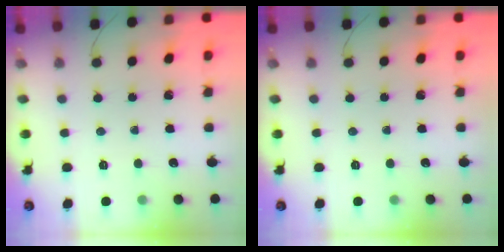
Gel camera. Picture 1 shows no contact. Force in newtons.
{"total": 0.0}